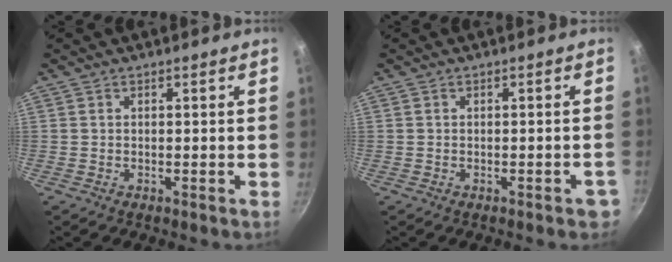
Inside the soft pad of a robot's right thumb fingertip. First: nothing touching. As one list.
[{"total": 2.5, "force": [-1.2, 0.9, 2.0], "torque": [-0.013, 0.012, -0.010]}]